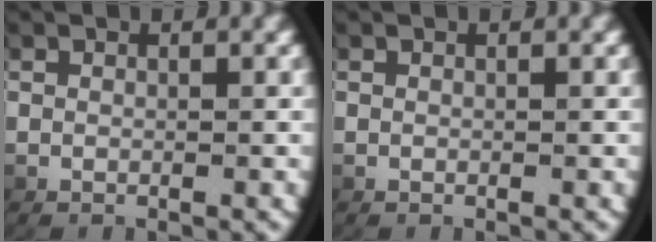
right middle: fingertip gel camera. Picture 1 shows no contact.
{"total": 0.0}